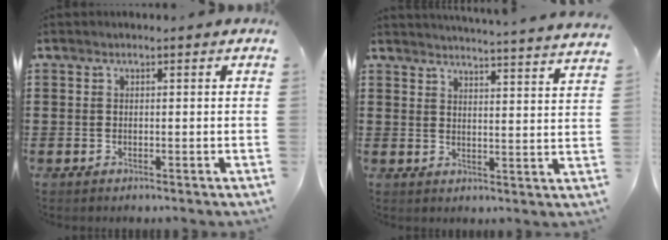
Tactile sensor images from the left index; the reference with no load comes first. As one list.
[{"total": 4.1, "force": [3.9, -1.0, 0.4], "torque": [-0.017, -0.036, 0.063]}]